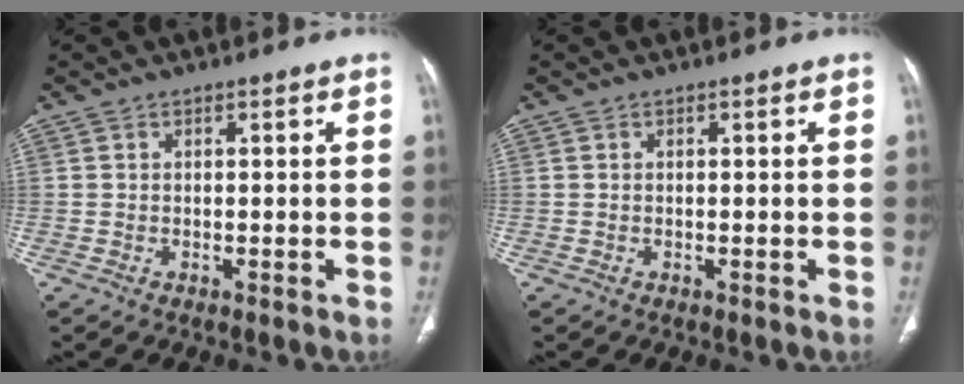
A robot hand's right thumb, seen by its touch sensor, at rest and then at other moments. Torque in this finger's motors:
{"motor_torque": [0.61, 0.61, 0.16, -0.17, 0.02]}